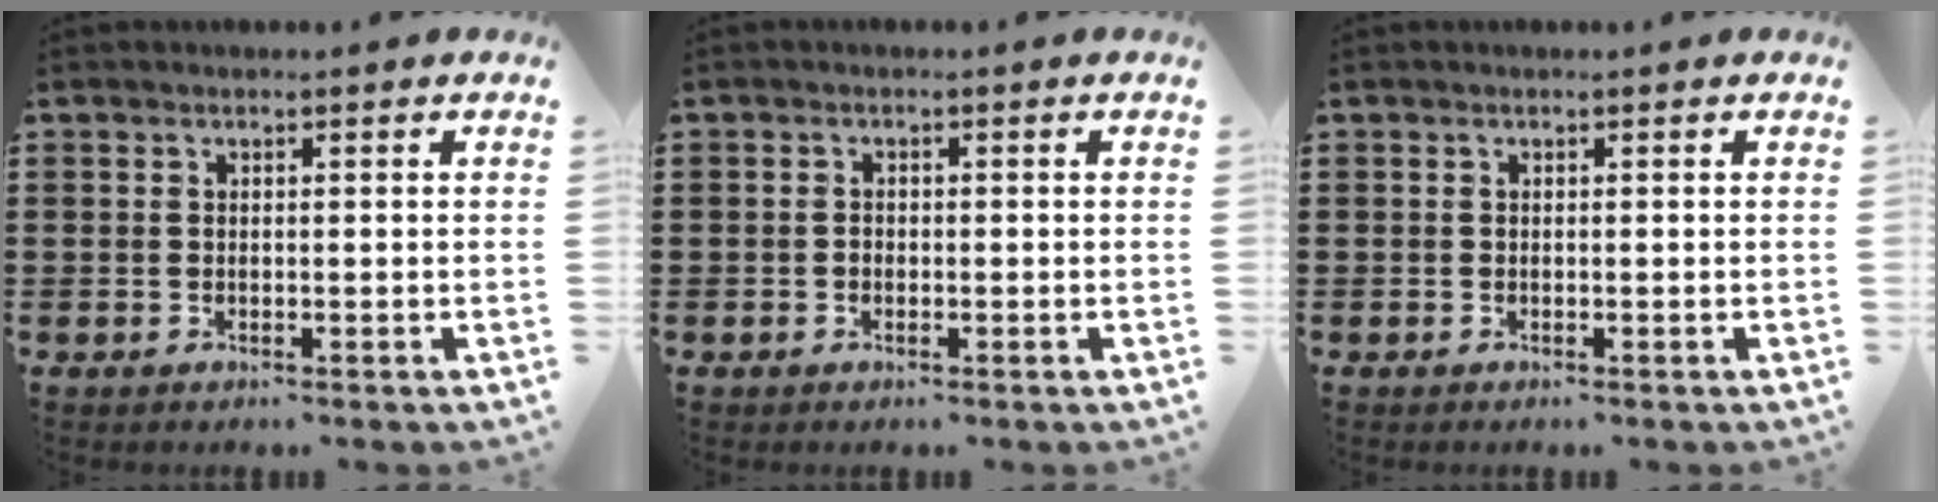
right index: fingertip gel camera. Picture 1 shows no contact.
{"total": 0.8, "force": [-0.4, 0.6, 0.4], "torque": [-0.010, 0.000, -0.008]}
{"total": 0.0}